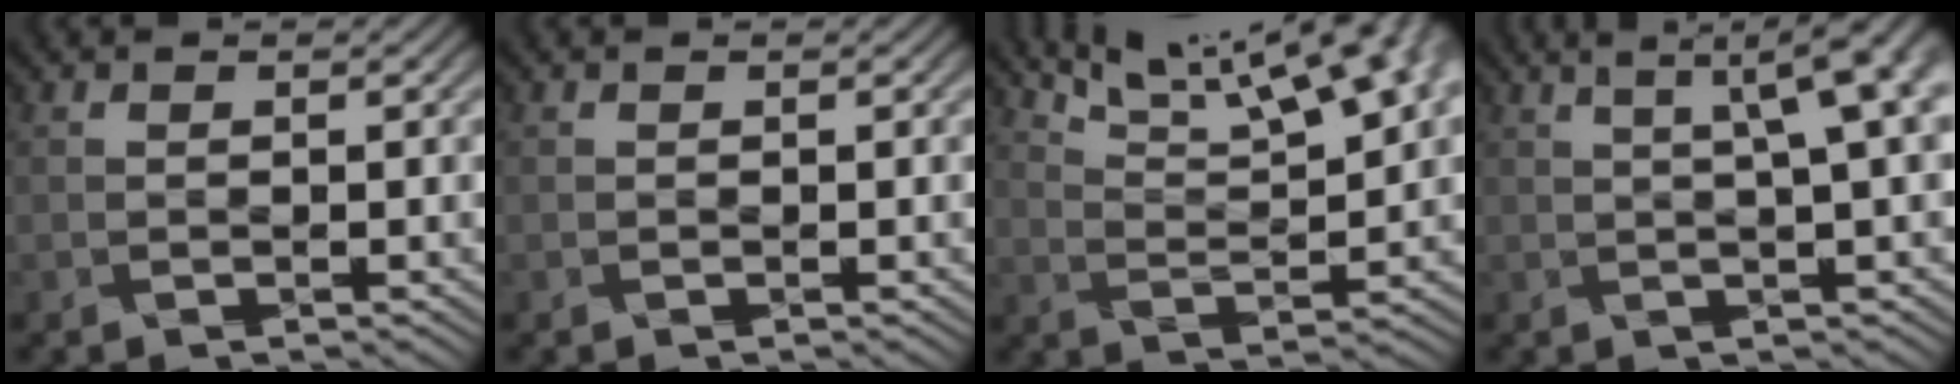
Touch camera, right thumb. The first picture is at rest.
{"total": 0.0}
{"total": 12.5, "force": [8.5, 3.1, 8.6], "torque": [-0.149, 0.011, 0.132]}
{"total": 8.2, "force": [2.9, 2.0, 7.4], "torque": [-0.075, 0.035, 0.031]}